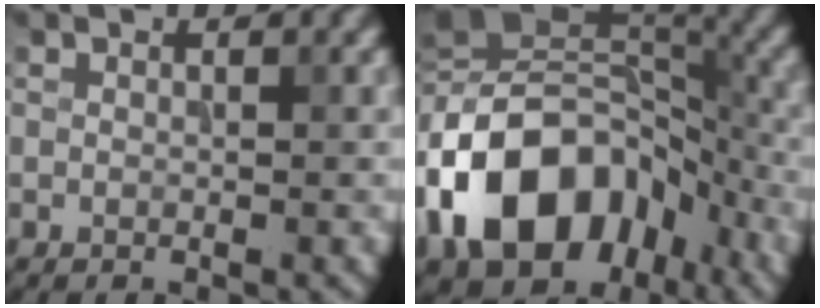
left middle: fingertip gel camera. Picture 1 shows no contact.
{"total": 15.4, "force": [-5.9, 10.5, 9.6], "torque": [-0.180, 0.009, -0.117]}